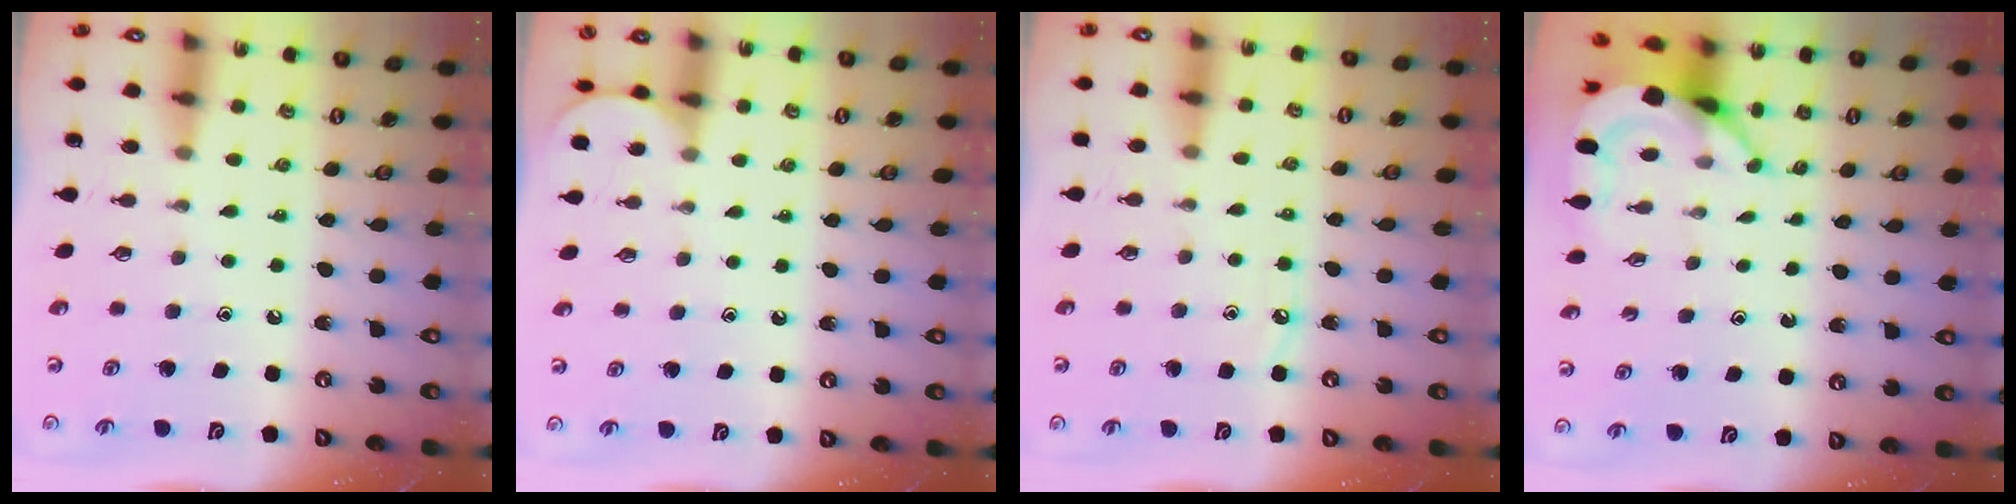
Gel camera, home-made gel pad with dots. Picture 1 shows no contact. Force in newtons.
{"total": 0.9, "press": 0.9, "slide": 0.2}
{"total": 4.3, "press": 4.2, "slide": 0.6}
{"total": 5.3, "press": 5.2, "slide": 0.5}